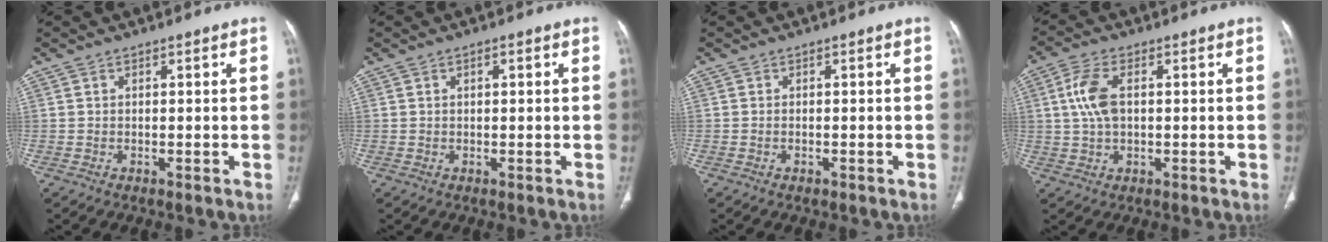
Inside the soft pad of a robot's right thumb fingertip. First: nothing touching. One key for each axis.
{"total": 0.9, "fx": 0.2, "fy": 0.3, "fz": 0.8, "tx": -0.014, "ty": 0.002, "tz": 0.003}
{"total": 0.5, "fx": -0.4, "fy": 0.2, "fz": 0.3, "tx": -0.008, "ty": 0.003, "tz": -0.004}
{"total": 7.0, "fx": 1.0, "fy": 3.7, "fz": 5.8, "tx": -0.131, "ty": 0.009, "tz": 0.020}